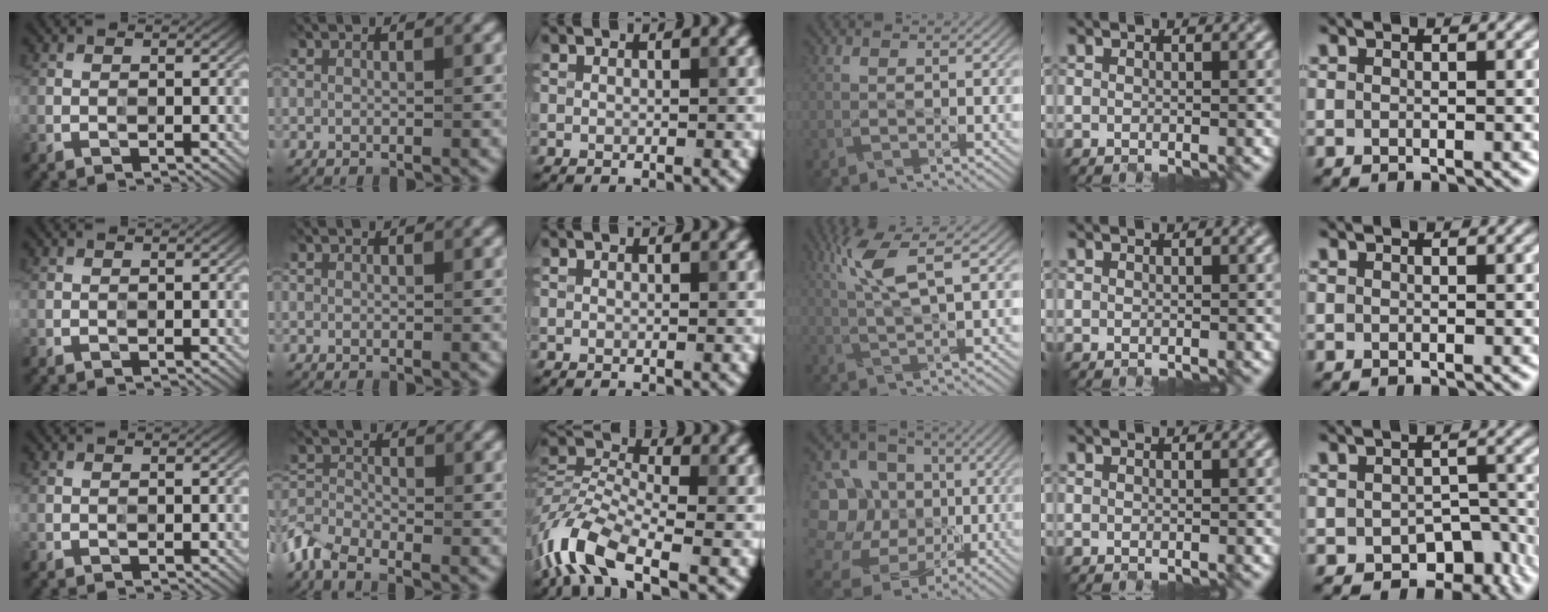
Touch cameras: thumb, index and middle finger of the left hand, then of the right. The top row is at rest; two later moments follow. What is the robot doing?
{"motion": "open", "object": "laptop"}